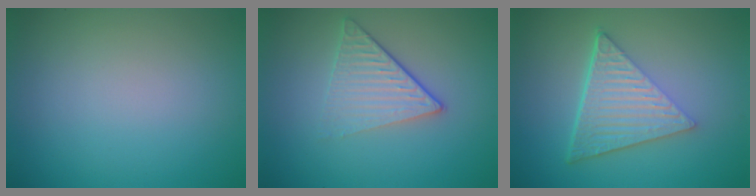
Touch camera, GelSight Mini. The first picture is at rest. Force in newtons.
{"total": 3.7, "press": 2.7, "slide": 2.6}
{"total": 6.8, "press": 4.5, "slide": 5.1}